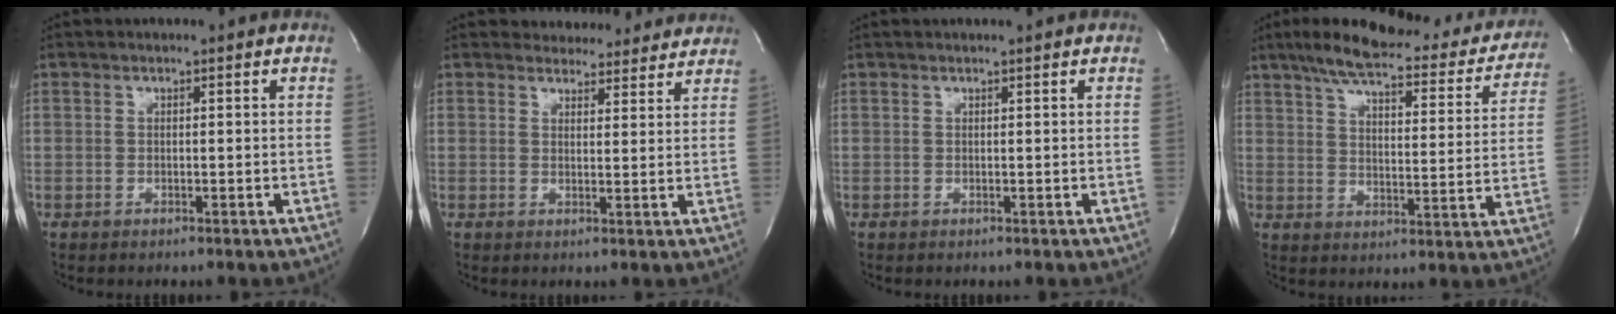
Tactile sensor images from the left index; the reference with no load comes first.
{"total": 7.9, "force": [7.5, 2.5, 0.7], "torque": [0.010, 0.000, 0.077]}
{"total": 1.8, "force": [1.6, 0.0, 0.8], "torque": [-0.008, 0.012, 0.021]}
{"total": 25.0, "force": [20.9, 6.2, 12.2], "torque": [-0.175, -0.004, 0.261]}